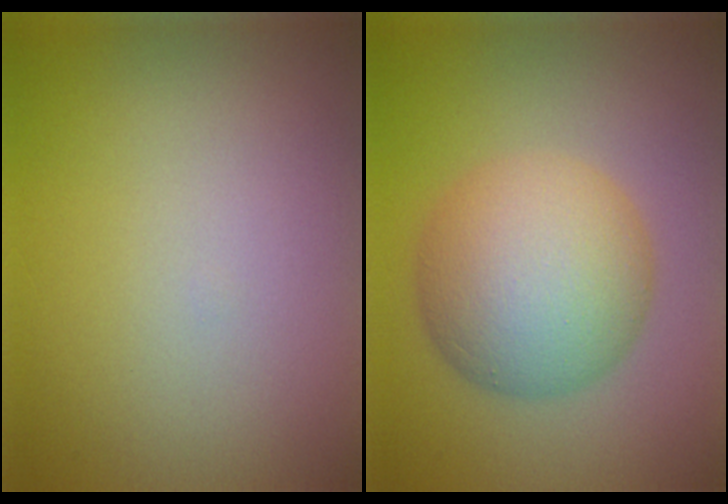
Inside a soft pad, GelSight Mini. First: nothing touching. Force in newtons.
{"total": 7.9, "press": 7.9, "slide": 0.1}